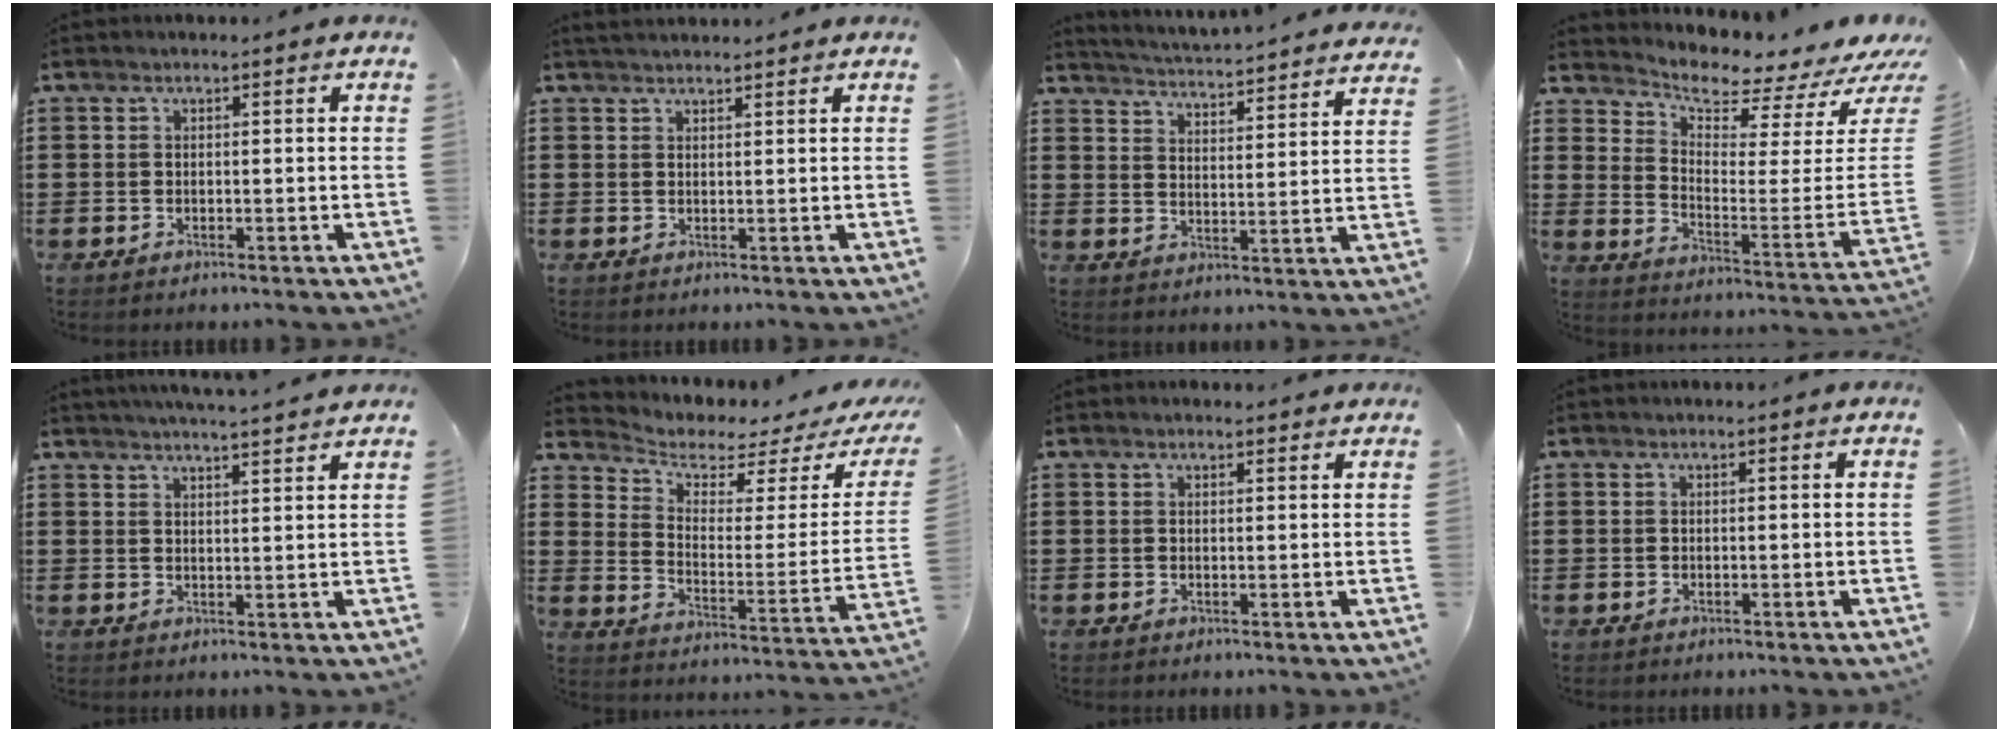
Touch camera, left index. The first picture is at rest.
{"total": 1.5, "force": [1.5, 0.3, 0.2], "torque": [-0.006, 0.000, 0.031]}
{"total": 3.9, "force": [3.7, -1.0, 0.2], "torque": [-0.026, -0.041, 0.059]}
{"total": 4.5, "force": [4.3, 0.6, 1.4], "torque": [-0.042, -0.060, 0.065]}
{"total": 3.4, "force": [3.3, -0.9, 0.7], "torque": [-0.024, -0.017, 0.059]}
{"total": 3.0, "force": [2.5, 1.0, 1.5], "torque": [-0.050, -0.024, 0.037]}
{"total": 1.0, "force": [0.9, 0.2, 0.3], "torque": [-0.008, 0.002, 0.016]}
{"total": 0.0}